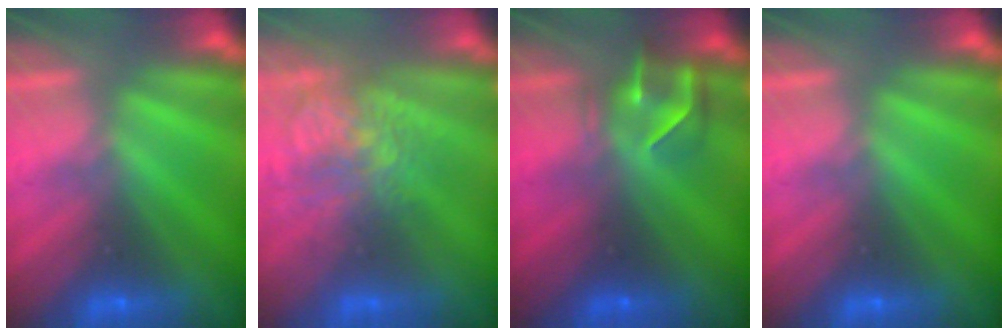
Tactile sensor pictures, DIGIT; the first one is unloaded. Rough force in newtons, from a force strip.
{"total": 3.4}
{"total": 3.3}
{"total": 0.0}